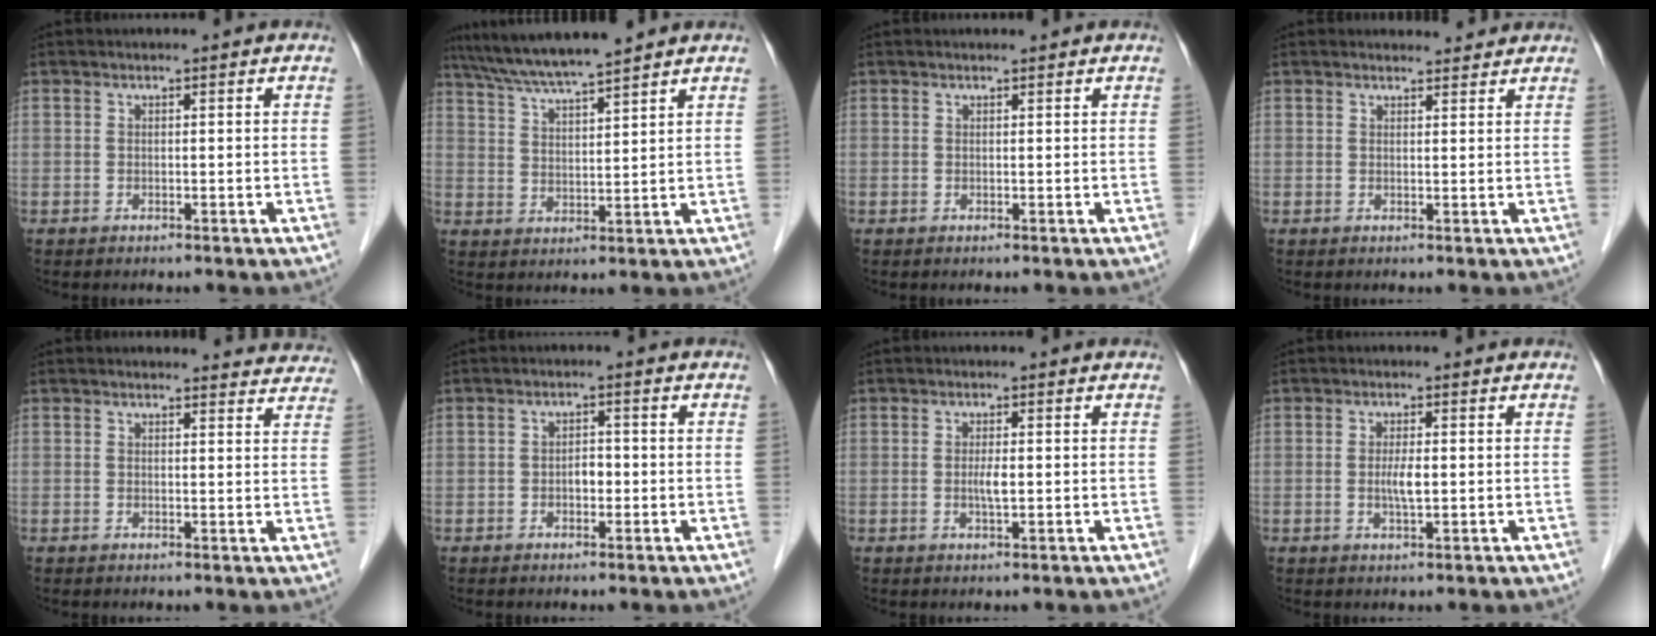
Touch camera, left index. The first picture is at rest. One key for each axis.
{"total": 9.8, "fx": 8.6, "fy": -0.3, "fz": 4.6, "tx": -0.083, "ty": 0.019, "tz": 0.153}
{"total": 0.6, "fx": 0.6, "fy": 0.1, "fz": 0.1, "tx": -0.009, "ty": 0.001, "tz": 0.010}
{"total": 2.9, "fx": 2.8, "fy": 0.8, "fz": 0.2, "tx": -0.005, "ty": 0.005, "tz": 0.034}
{"total": 10.3, "fx": 9.9, "fy": 2.4, "fz": 1.0, "tx": 0.025, "ty": -0.012, "tz": 0.080}
{"total": 2.0, "fx": -0.7, "fy": 1.2, "fz": 1.4, "tx": -0.019, "ty": 0.003, "tz": -0.012}
{"total": 1.8, "fx": -0.3, "fy": 0.3, "fz": 1.8, "tx": -0.038, "ty": -0.004, "tz": -0.004}
{"total": 2.5, "fx": -0.3, "fy": 0.5, "fz": 2.5, "tx": -0.051, "ty": -0.005, "tz": -0.004}